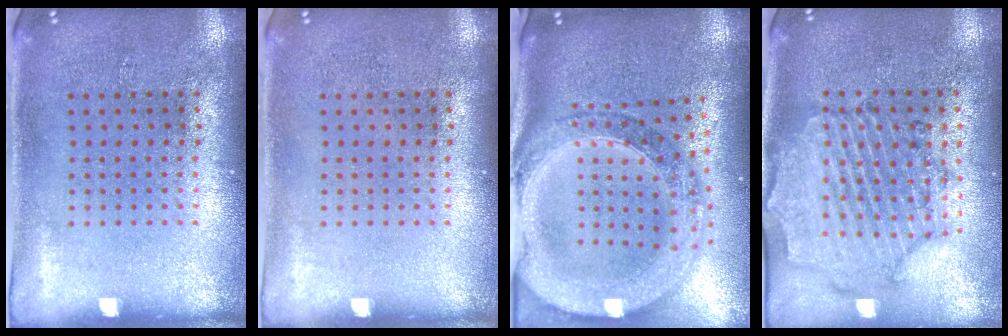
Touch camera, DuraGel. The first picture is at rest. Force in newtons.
{"total": 0.0}
{"total": 2.6, "press": 2.3, "slide": 1.3}
{"total": 1.7, "press": 1.7, "slide": 0.3}